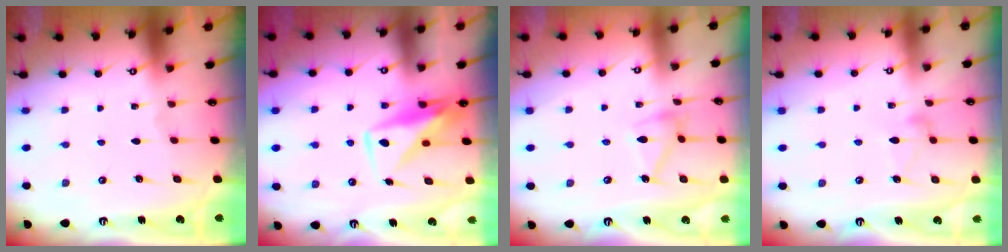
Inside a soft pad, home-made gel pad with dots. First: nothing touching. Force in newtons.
{"total": 9.6, "press": 9.6, "slide": 0.6}
{"total": 11.5, "press": 11.4, "slide": 0.4}
{"total": 8.8, "press": 8.8, "slide": 0.5}